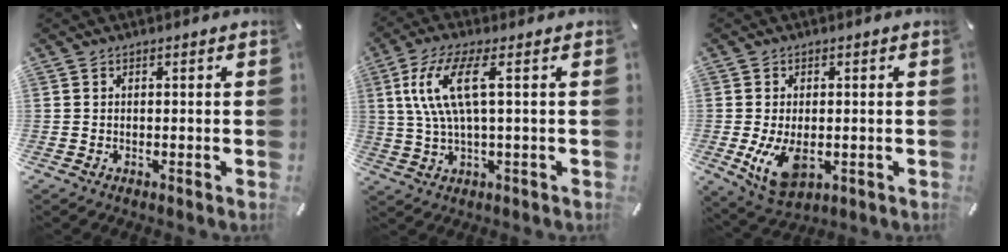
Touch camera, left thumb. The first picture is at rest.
{"total": 10.8, "force": [2.7, 3.1, 10.0], "torque": [-0.219, -0.006, 0.040]}
{"total": 7.7, "force": [-1.1, 4.9, 5.8], "torque": [-0.120, -0.010, -0.019]}